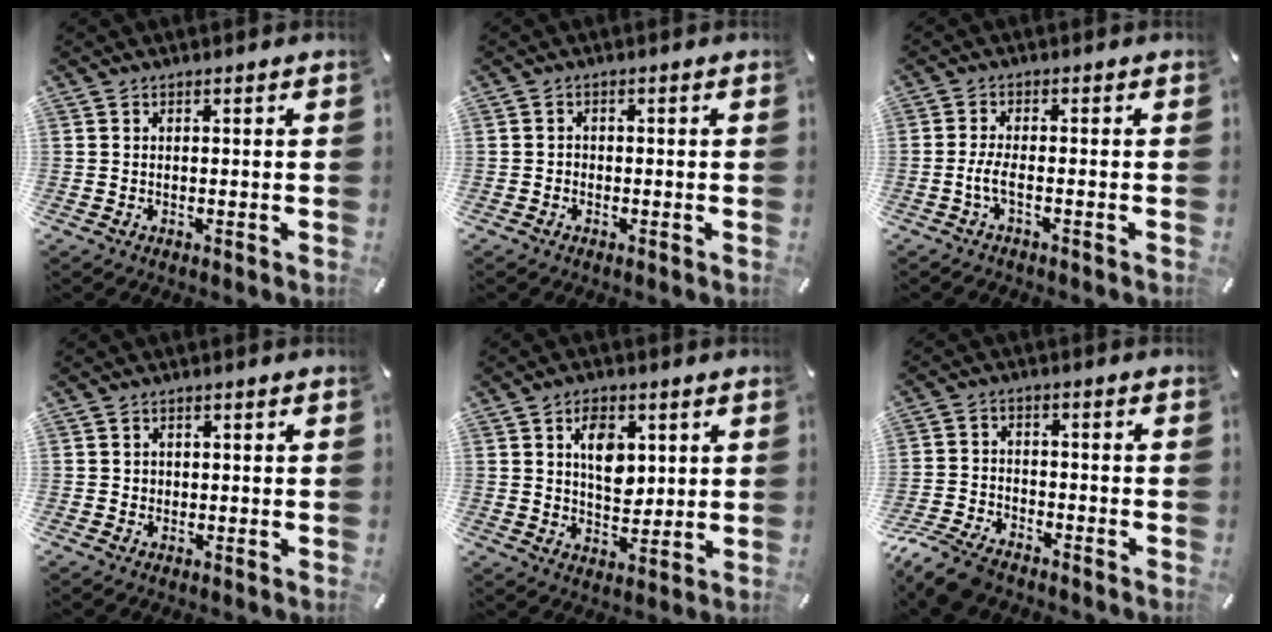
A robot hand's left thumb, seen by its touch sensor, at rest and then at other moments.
{"total": 1.2, "force": [-0.8, 0.8, 0.4], "torque": [-0.008, 0.006, -0.019]}
{"total": 3.8, "force": [-1.3, 0.7, 3.5], "torque": [-0.083, -0.009, -0.029]}
{"total": 1.4, "force": [-0.1, 1.3, 0.4], "torque": [-0.008, 0.006, -0.006]}
{"total": 8.3, "force": [2.6, 5.7, 5.4], "torque": [-0.070, -0.004, 0.041]}
{"total": 8.9, "force": [-7.4, 3.5, 3.5], "torque": [-0.077, 0.032, -0.145]}